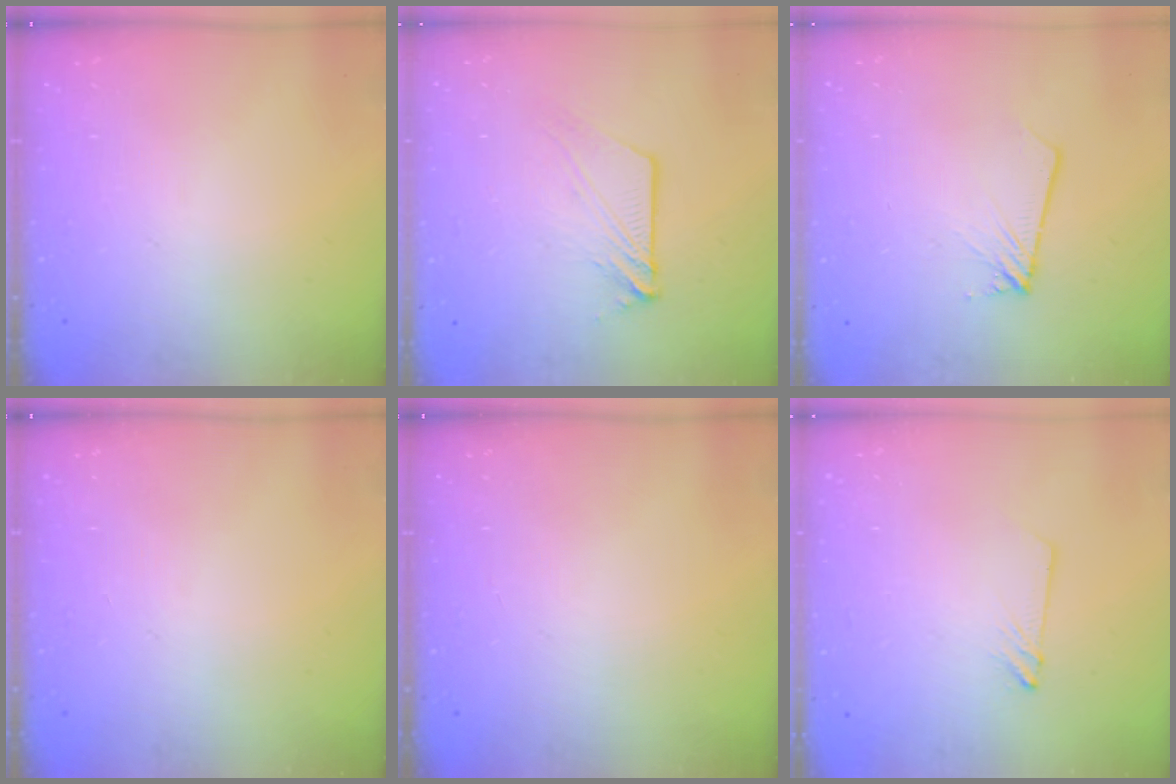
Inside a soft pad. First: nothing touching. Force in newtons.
{"total": 7.4, "press": 7.4, "slide": 0.5}
{"total": 1.9, "press": 1.9, "slide": 0.1}
{"total": 0.0}
{"total": 0.0}
{"total": 2.4, "press": 2.4, "slide": 0.2}